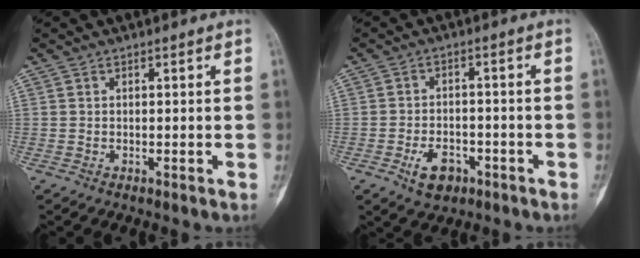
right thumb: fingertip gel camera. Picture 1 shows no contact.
{"total": 5.8, "force": [-2.9, 3.7, 3.4], "torque": [-0.047, 0.019, -0.042]}